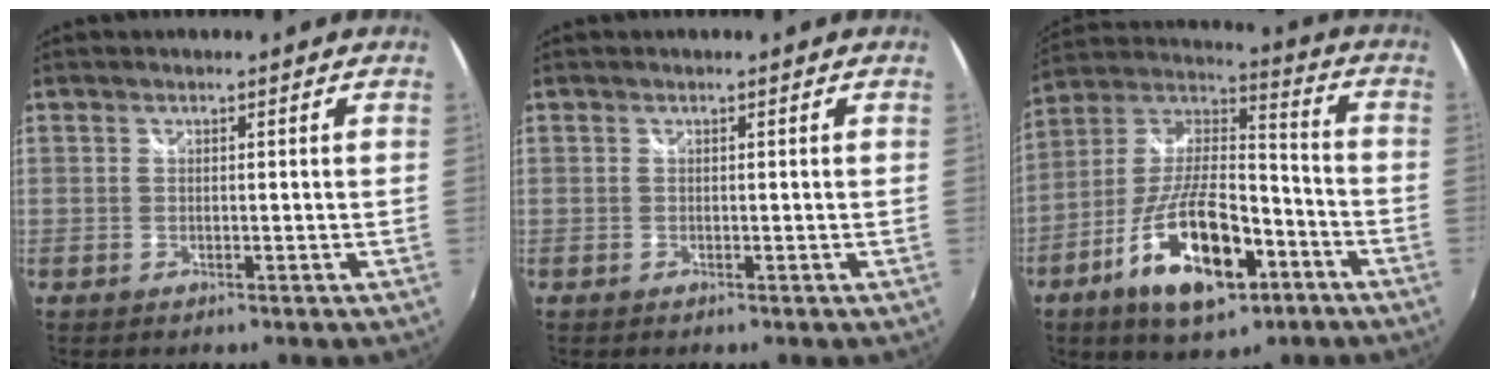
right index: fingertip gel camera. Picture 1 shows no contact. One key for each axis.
{"total": 0.0}
{"total": 19.6, "fx": -9.1, "fy": 7.8, "fz": 15.4, "tx": -0.294, "ty": -0.013, "tz": -0.155}